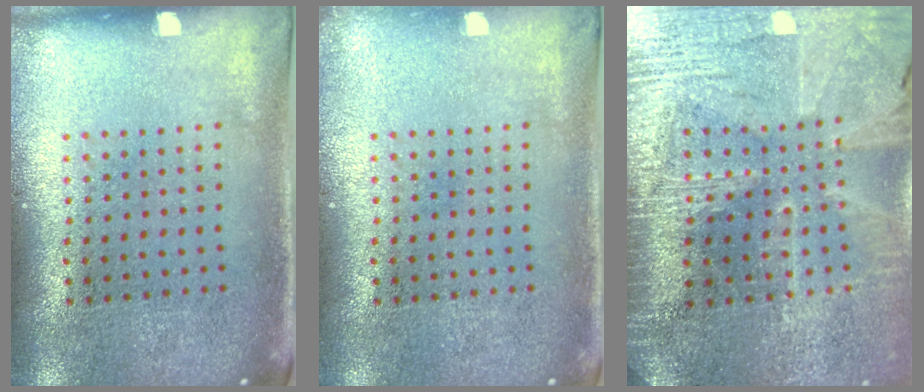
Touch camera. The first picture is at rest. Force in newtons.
{"total": 0.6, "press": 0.6, "slide": 0.1}
{"total": 3.5, "press": 3.2, "slide": 1.3}